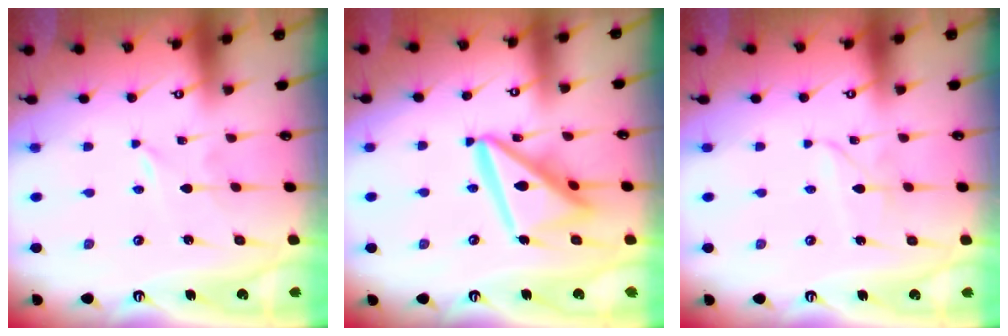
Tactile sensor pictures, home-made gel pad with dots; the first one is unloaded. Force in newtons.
{"total": 16.4, "press": 16.3, "slide": 1.7}
{"total": 2.1, "press": 2.1, "slide": 0.3}